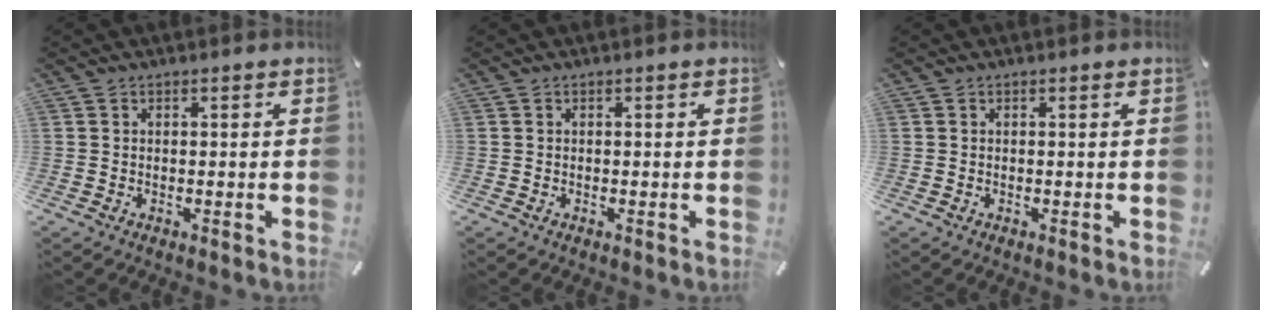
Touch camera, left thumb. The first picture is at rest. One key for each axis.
{"total": 0.0}
{"total": 0.0}